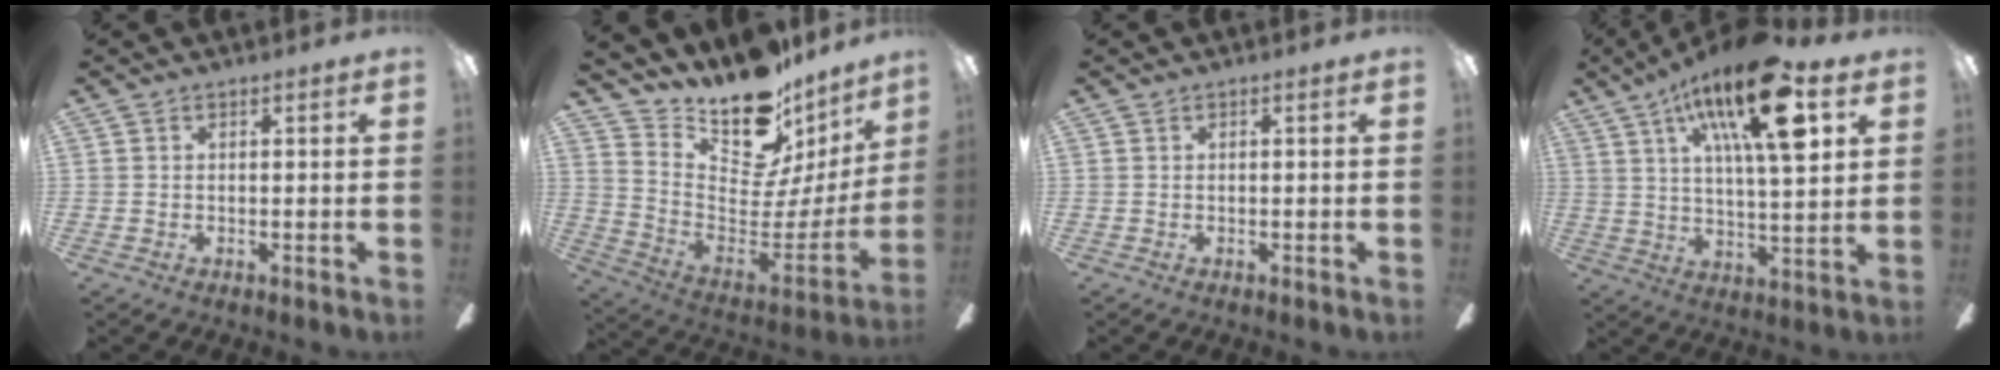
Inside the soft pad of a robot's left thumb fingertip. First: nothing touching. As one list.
[{"total": 18.4, "force": [15.0, 7.5, 7.6], "torque": [-0.101, -0.140, 0.257]}, {"total": 0.0}, {"total": 22.2, "force": [10.9, 7.1, 18.0], "torque": [-0.290, -0.032, 0.168]}]